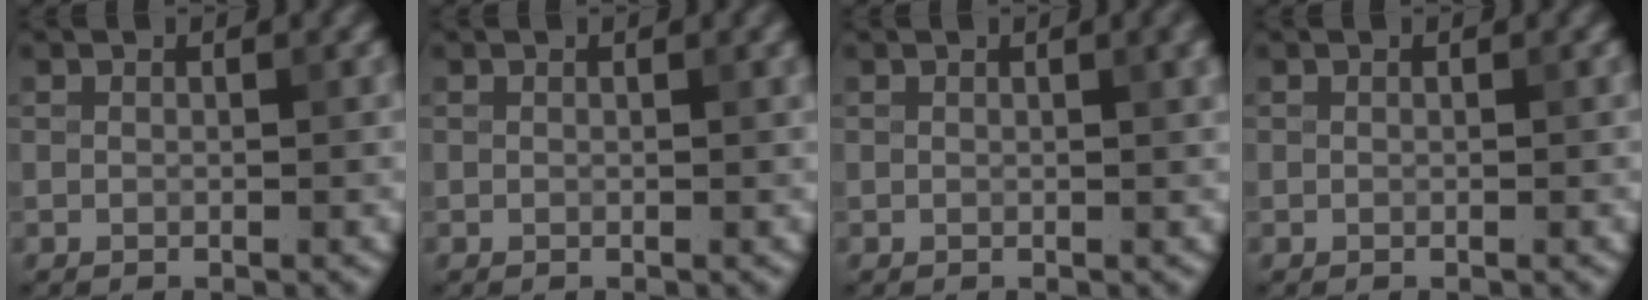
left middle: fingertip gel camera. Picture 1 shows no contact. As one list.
[{"total": 0.6, "force": [0.3, 0.1, 0.5], "torque": [-0.005, 0.005, 0.004]}, {"total": 2.5, "force": [1.0, 0.8, 2.1], "torque": [-0.017, 0.008, 0.010]}, {"total": 0.0}]